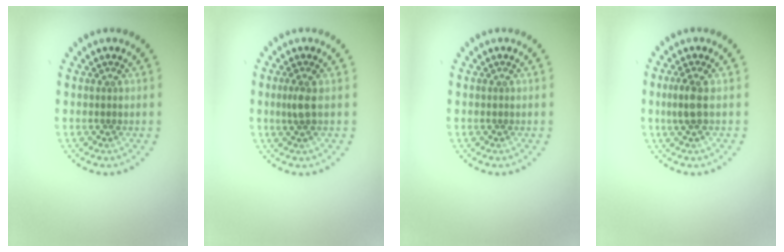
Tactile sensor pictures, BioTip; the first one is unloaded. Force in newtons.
{"total": 1.5, "press": 1.1, "slide": 1.0}
{"total": 0.0}
{"total": 1.7, "press": 1.6, "slide": 0.7}